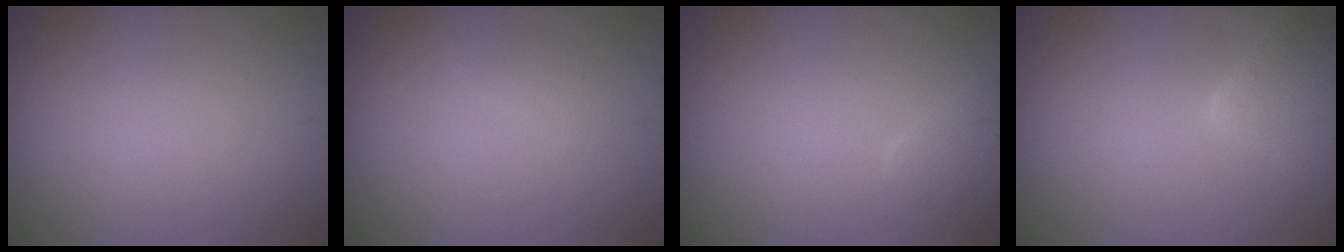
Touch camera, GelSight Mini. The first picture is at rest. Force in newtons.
{"total": 1.0, "press": 1.0, "slide": 0.1}
{"total": 1.6, "press": 1.6, "slide": 0.1}
{"total": 5.2, "press": 5.2, "slide": 0.4}